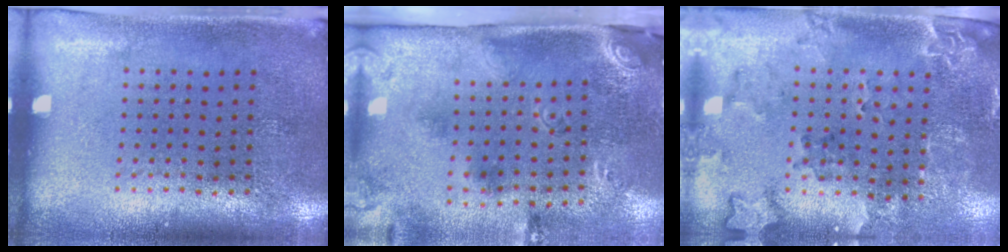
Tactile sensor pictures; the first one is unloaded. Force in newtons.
{"total": 2.9, "press": 1.9, "slide": 2.2}
{"total": 1.9, "press": 1.7, "slide": 0.8}